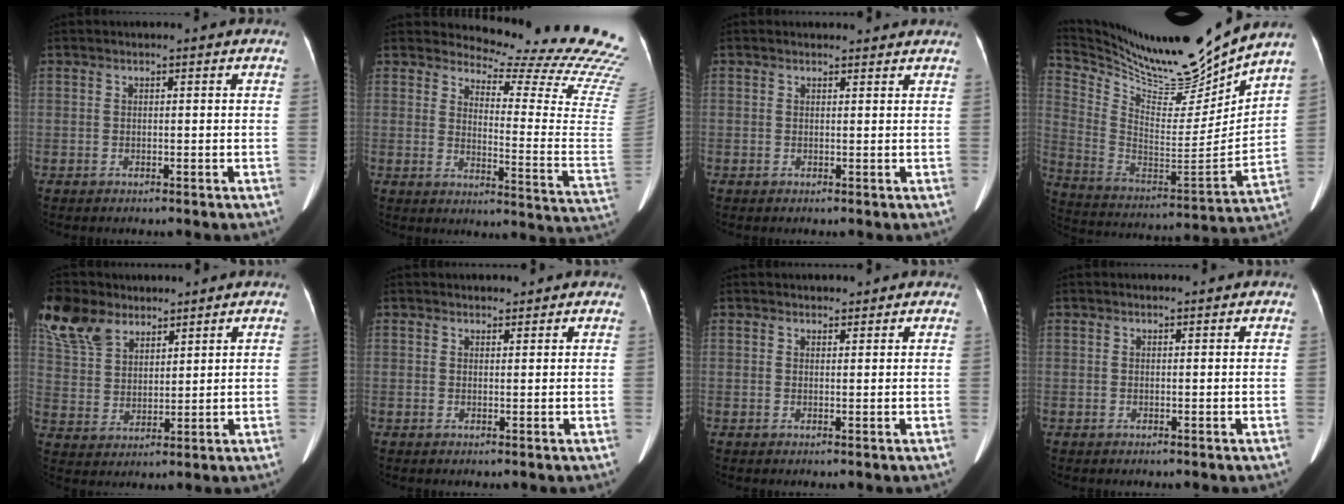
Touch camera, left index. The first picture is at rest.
{"total": 20.0, "force": [19.2, -0.1, 5.8], "torque": [-0.084, -0.168, 0.213]}
{"total": 2.5, "force": [1.9, 1.6, -0.4], "torque": [0.022, 0.005, 0.017]}
{"total": 19.6, "force": [18.3, 0.1, 7.2], "torque": [-0.149, -0.067, 0.310]}
{"total": 13.2, "force": [10.0, 6.7, 5.4], "torque": [-0.132, 0.035, 0.201]}
{"total": 3.2, "force": [2.9, 1.2, 0.6], "torque": [-0.001, 0.006, 0.034]}
{"total": 3.6, "force": [3.3, 1.4, 0.7], "torque": [0.001, 0.007, 0.038]}
{"total": 1.7, "force": [1.6, 0.0, 0.5], "torque": [-0.006, 0.000, 0.020]}